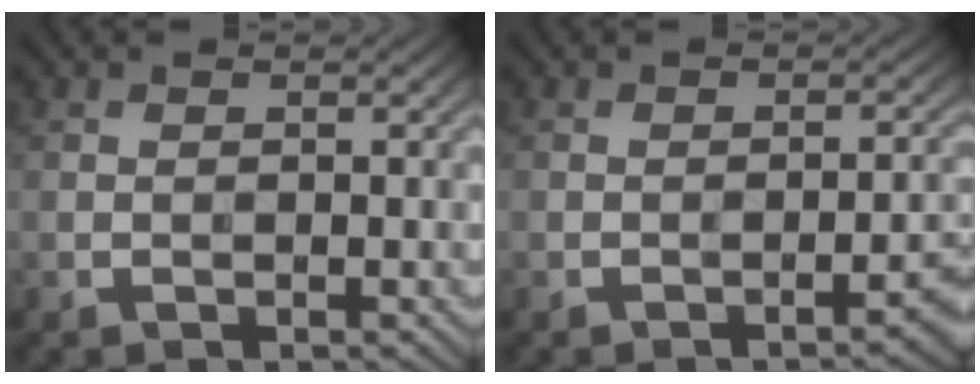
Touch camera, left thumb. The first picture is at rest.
{"total": 2.9, "force": [-1.6, 0.5, 2.4], "torque": [-0.028, 0.011, -0.026]}